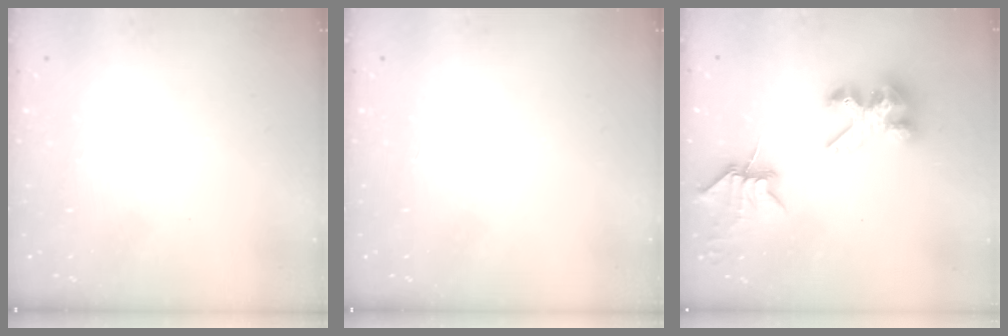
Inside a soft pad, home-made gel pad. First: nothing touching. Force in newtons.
{"total": 0.0}
{"total": 7.0, "press": 6.9, "slide": 0.6}